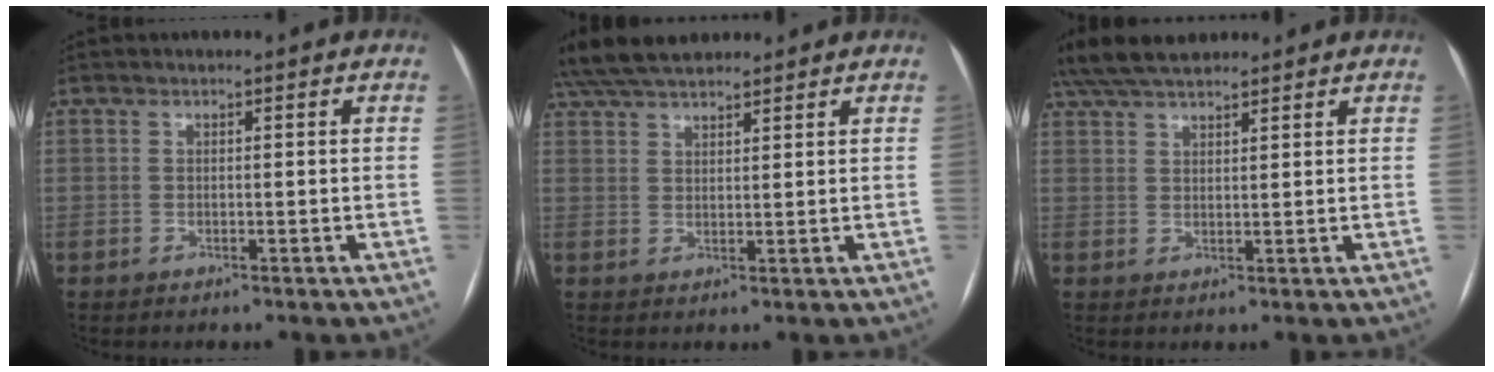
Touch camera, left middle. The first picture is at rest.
{"total": 11.0, "force": [9.4, 3.1, 4.7], "torque": [-0.085, 0.046, 0.166]}
{"total": 9.7, "force": [8.2, 2.6, 4.4], "torque": [-0.077, 0.040, 0.147]}